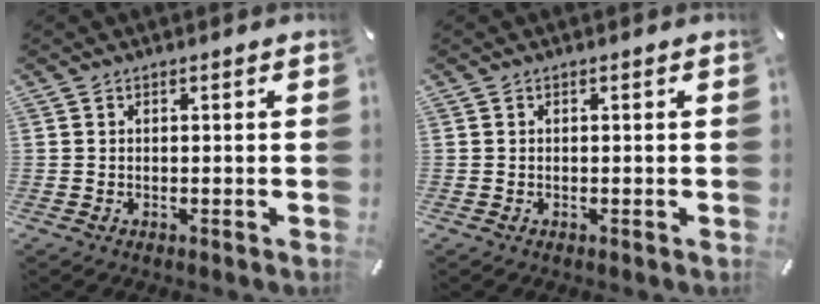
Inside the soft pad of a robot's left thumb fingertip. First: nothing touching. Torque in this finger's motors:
{"motor_torque": [-0.12, -0.09, -0.05, 0.03, -0.01]}